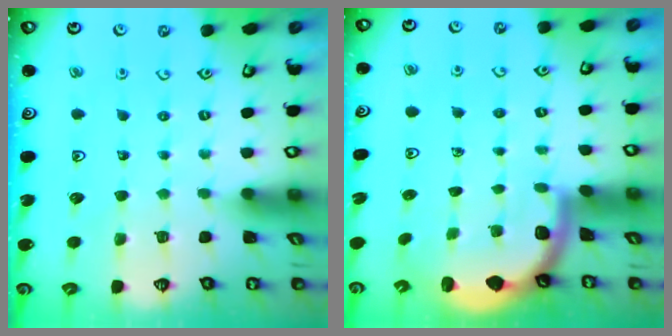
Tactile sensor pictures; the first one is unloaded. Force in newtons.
{"total": 1.8, "press": 1.8, "slide": 0.1}